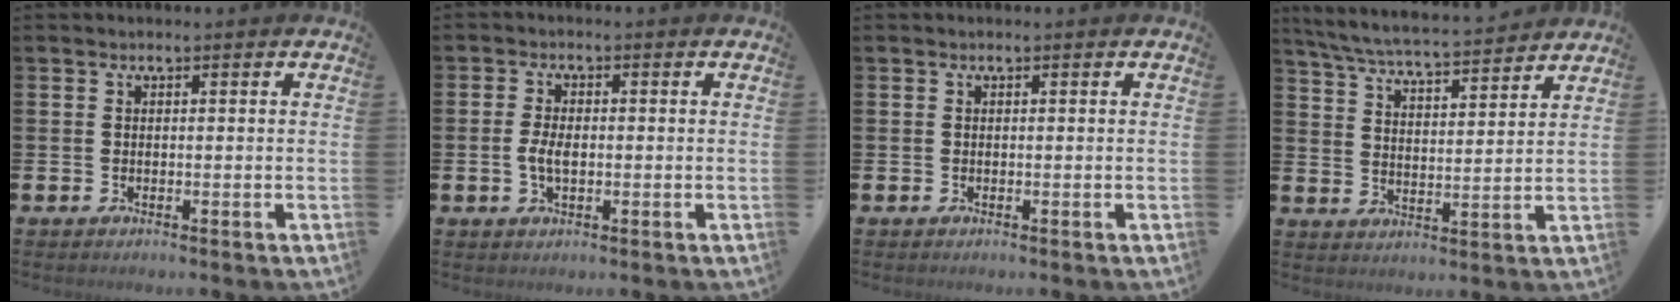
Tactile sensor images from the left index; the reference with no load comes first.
{"total": 3.0, "force": [-0.3, 1.6, 2.6], "torque": [-0.052, 0.001, -0.011]}
{"total": 0.0}
{"total": 6.1, "force": [5.9, 0.3, 1.8], "torque": [-0.055, -0.042, 0.100]}